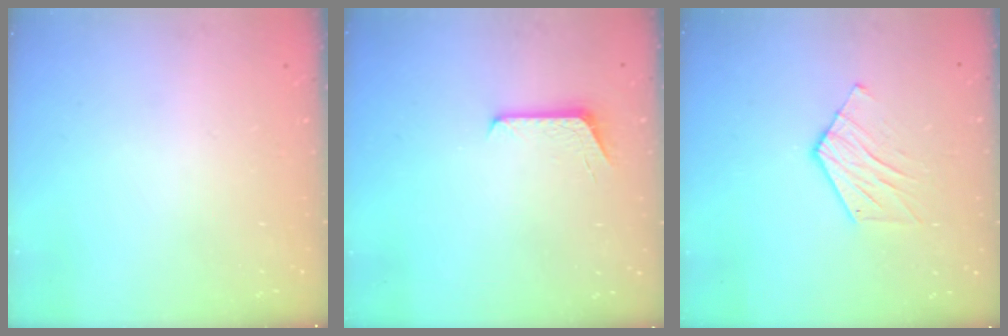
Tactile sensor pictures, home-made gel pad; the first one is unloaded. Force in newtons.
{"total": 6.0, "press": 6.0, "slide": 0.5}
{"total": 8.2, "press": 8.2, "slide": 0.3}